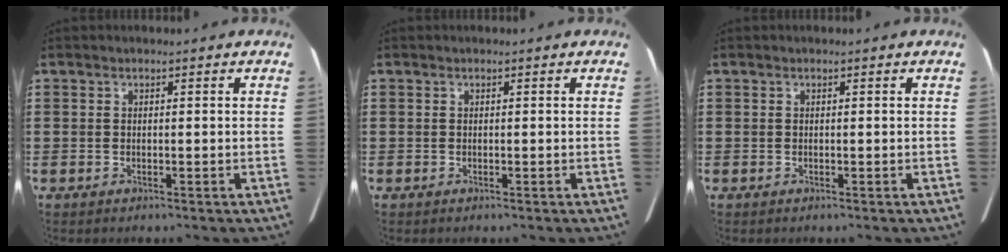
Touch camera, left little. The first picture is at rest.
{"total": 0.0}
{"total": 0.0}